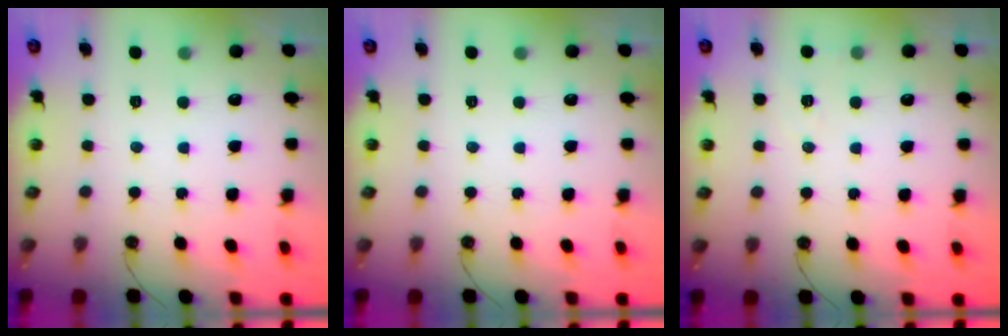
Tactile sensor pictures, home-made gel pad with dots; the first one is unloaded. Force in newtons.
{"total": 0.0}
{"total": 6.7, "press": 5.1, "slide": 4.4}